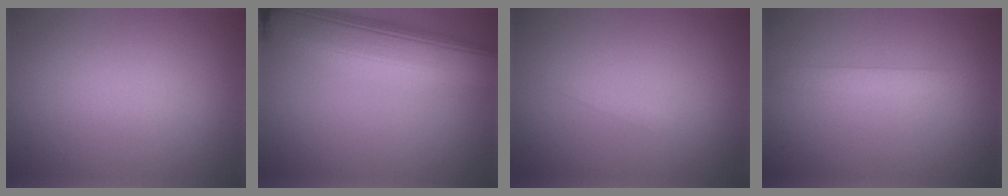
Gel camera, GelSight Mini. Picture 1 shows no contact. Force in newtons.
{"total": 10.5, "press": 10.4, "slide": 0.8}
{"total": 0.6, "press": 0.6, "slide": 0.0}
{"total": 1.6, "press": 1.6, "slide": 0.0}